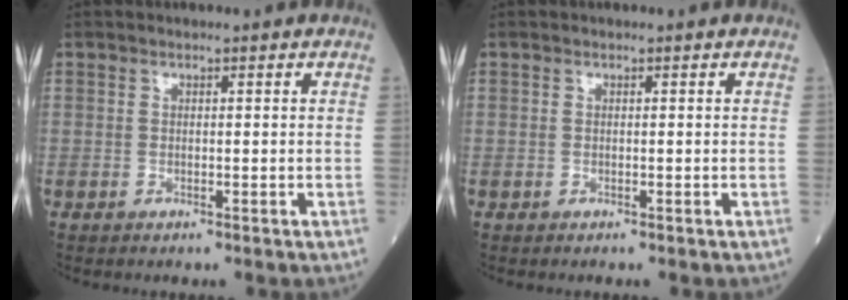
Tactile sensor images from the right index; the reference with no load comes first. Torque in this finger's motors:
{"motor_torque": [-0.02, -0.10, 0.08, 0.02]}